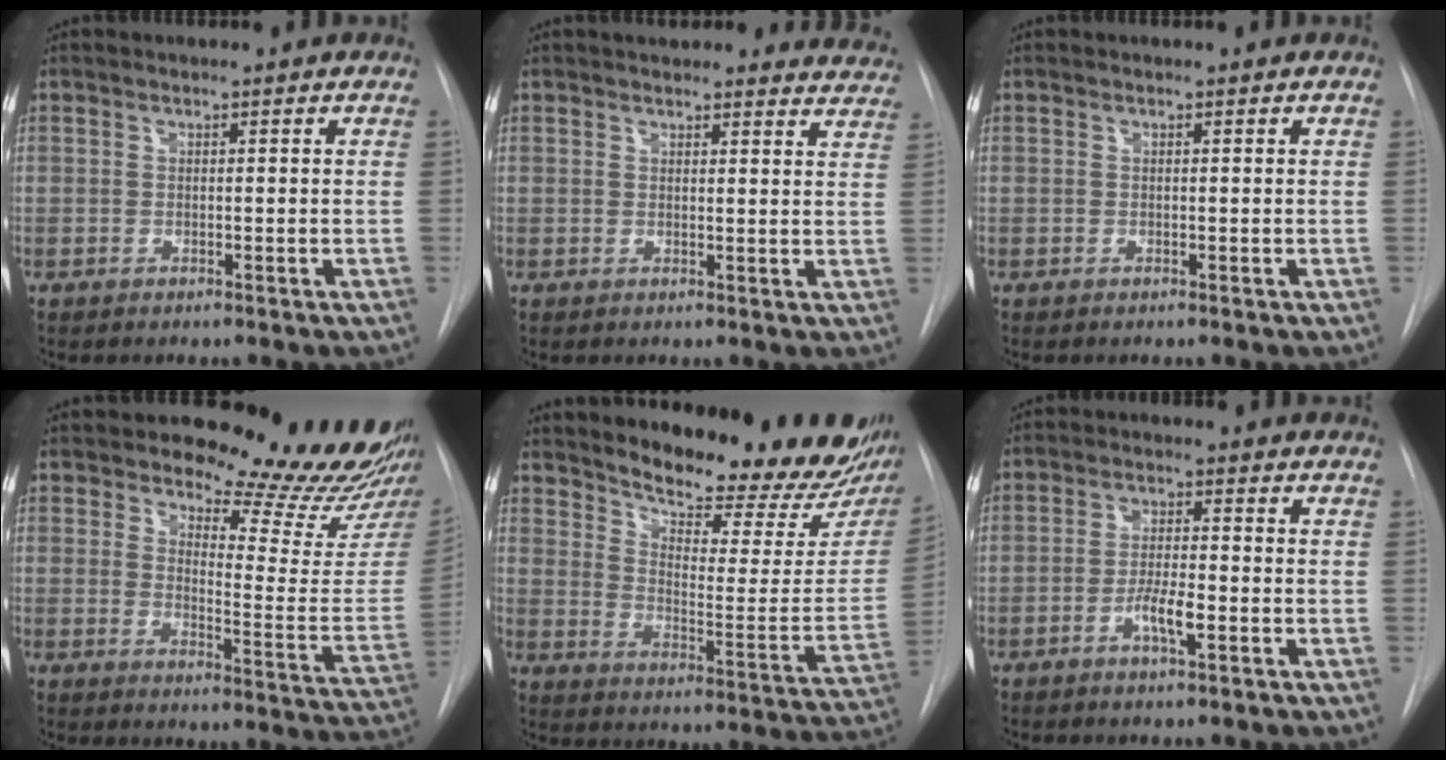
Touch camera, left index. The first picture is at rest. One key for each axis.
{"total": 12.7, "fx": 11.9, "fy": 3.6, "fz": 2.5, "tx": -0.001, "ty": -0.009, "tz": 0.114}
{"total": 0.0}
{"total": 17.9, "fx": 16.8, "fy": 2.1, "fz": 5.9, "tx": -0.070, "ty": -0.134, "tz": 0.193}
{"total": 22.1, "fx": 19.2, "fy": 4.9, "fz": 9.8, "tx": -0.140, "ty": -0.079, "tz": 0.244}
{"total": 4.5, "fx": -2.6, "fy": 0.7, "fz": 3.6, "tx": -0.067, "ty": -0.006, "tz": -0.046}